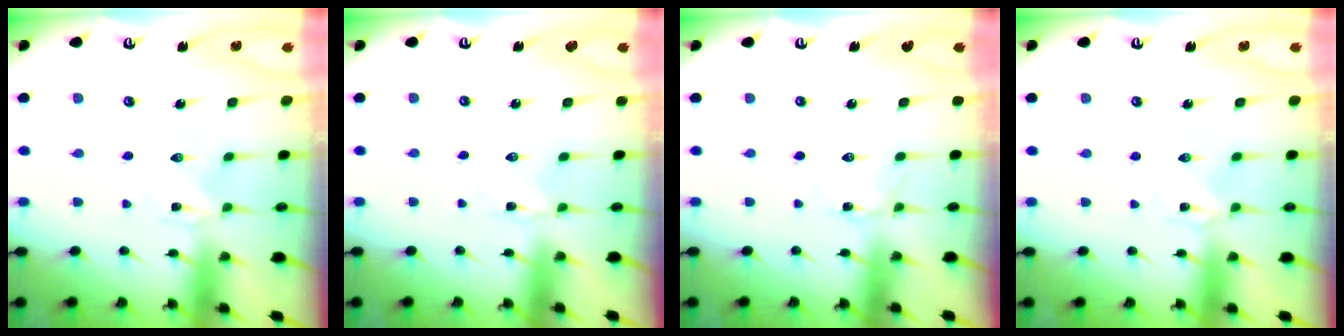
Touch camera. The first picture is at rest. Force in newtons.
{"total": 2.5, "press": 2.5, "slide": 0.3}
{"total": 1.1, "press": 1.1, "slide": 0.1}
{"total": 0.0}